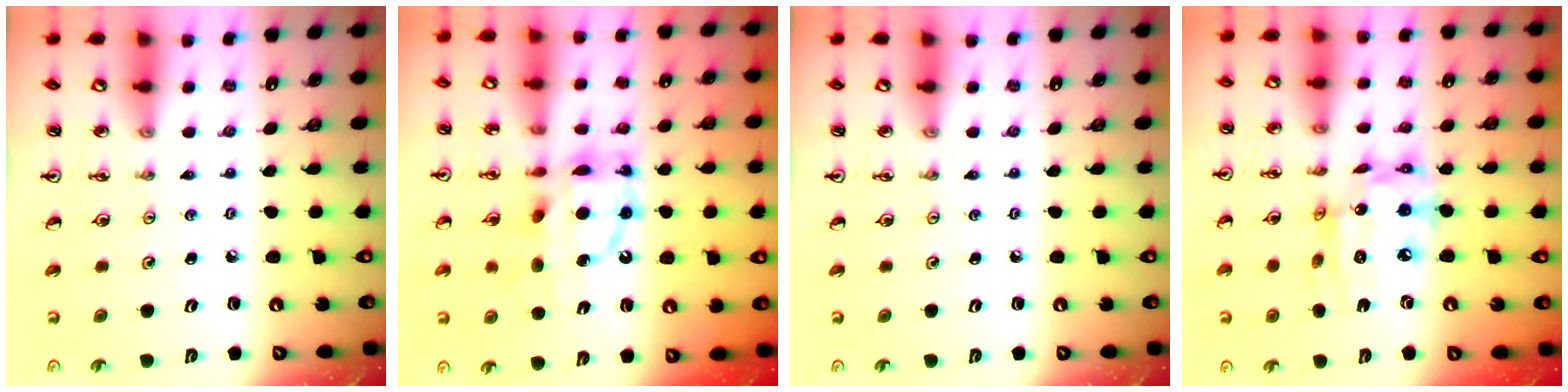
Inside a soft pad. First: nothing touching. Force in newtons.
{"total": 13.1, "press": 13.0, "slide": 1.1}
{"total": 0.0}
{"total": 14.0, "press": 13.9, "slide": 1.6}